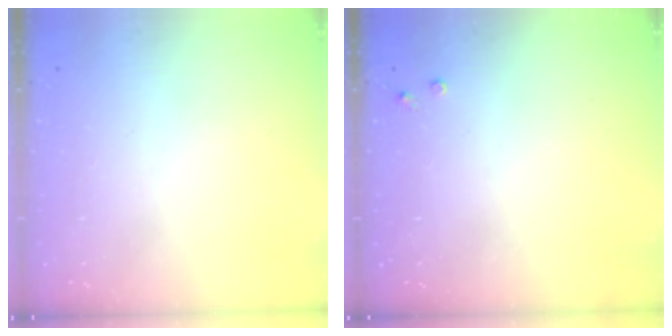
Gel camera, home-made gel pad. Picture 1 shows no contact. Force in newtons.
{"total": 2.7, "press": 2.7, "slide": 0.4}